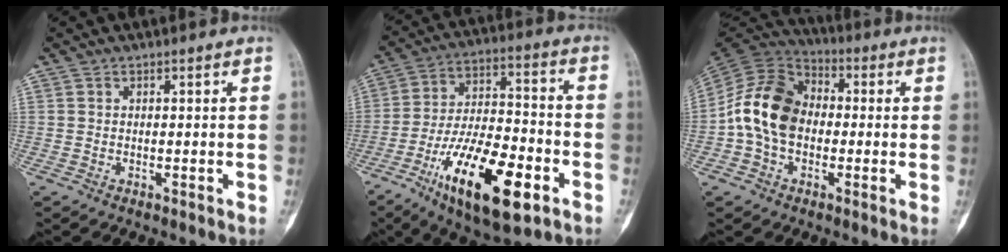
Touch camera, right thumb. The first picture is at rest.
{"total": 21.0, "force": [-9.4, 8.1, 17.0], "torque": [-0.289, 0.046, -0.152]}
{"total": 14.2, "force": [-1.2, 10.3, 9.6], "torque": [-0.167, 0.034, -0.035]}